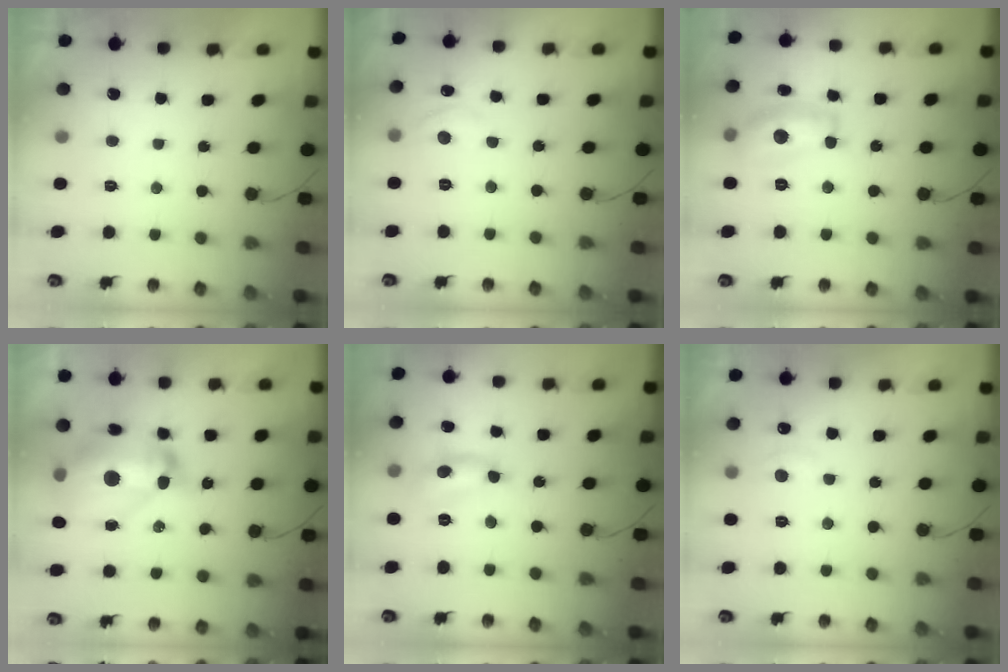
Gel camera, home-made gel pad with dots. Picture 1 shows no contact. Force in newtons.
{"total": 5.5, "press": 5.5, "slide": 0.7}
{"total": 14.0, "press": 14.0, "slide": 0.7}
{"total": 20.0, "press": 19.9, "slide": 1.4}
{"total": 9.1, "press": 9.1, "slide": 0.8}
{"total": 7.2, "press": 7.2, "slide": 0.9}